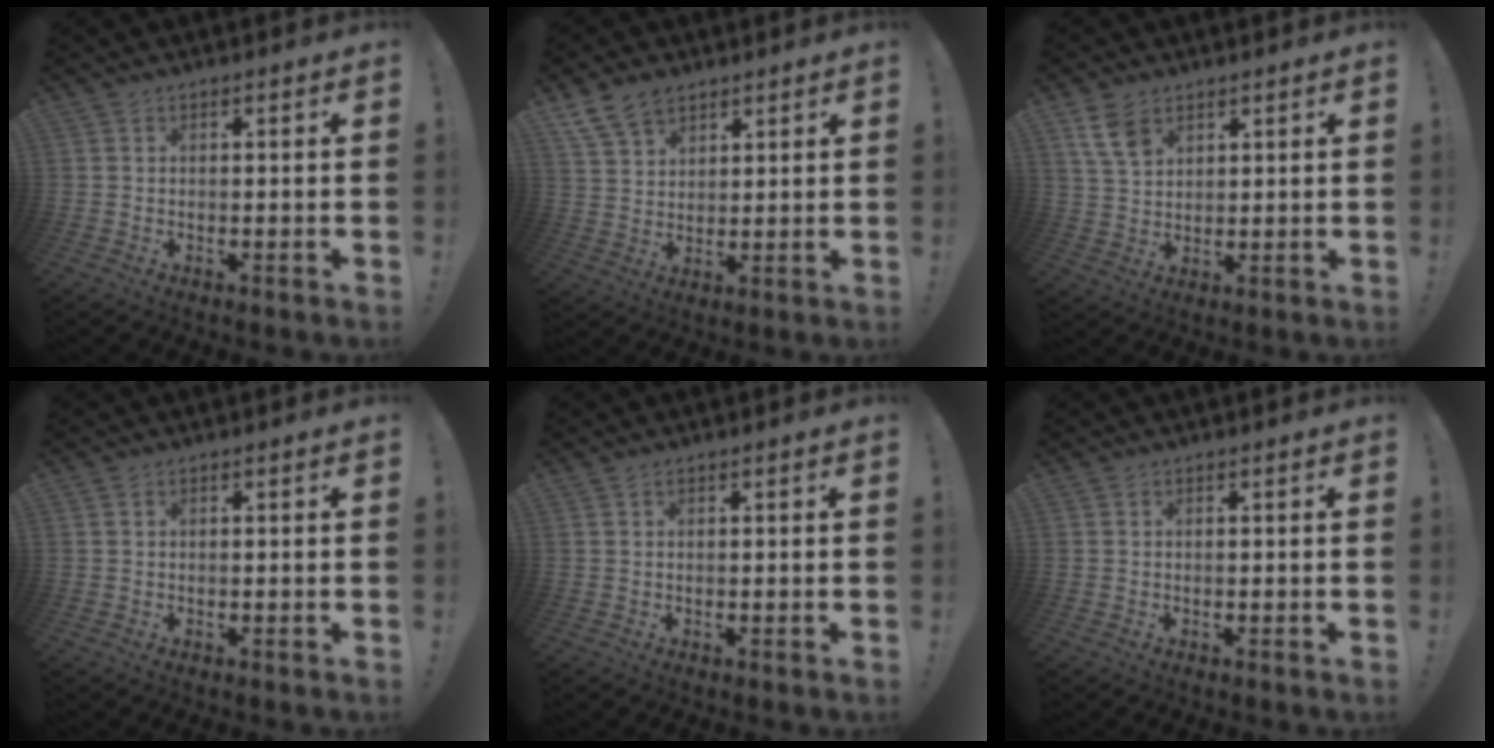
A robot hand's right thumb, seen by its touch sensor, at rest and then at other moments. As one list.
[{"total": 8.7, "force": [6.2, 5.4, 2.9], "torque": [-0.060, -0.029, 0.125]}, {"total": 7.7, "force": [4.4, 4.8, 4.1], "torque": [-0.071, -0.011, 0.087]}, {"total": 0.0}, {"total": 0.6, "force": [0.5, -0.1, 0.3], "torque": [0.002, -0.002, 0.007]}, {"total": 0.0}]